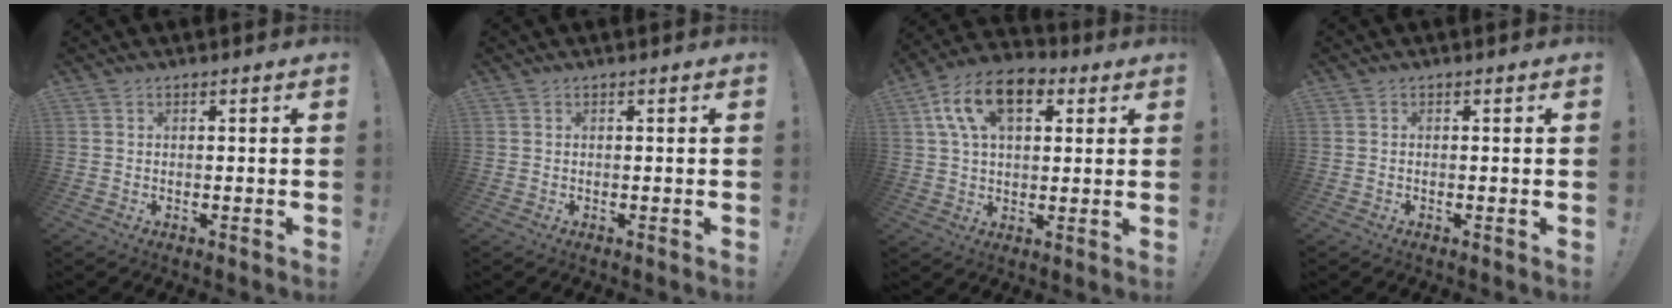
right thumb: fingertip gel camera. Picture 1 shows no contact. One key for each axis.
{"total": 0.0}
{"total": 15.4, "fx": 6.2, "fy": 9.1, "fz": 10.8, "tx": -0.192, "ty": -0.006, "tz": 0.115}
{"total": 0.0}